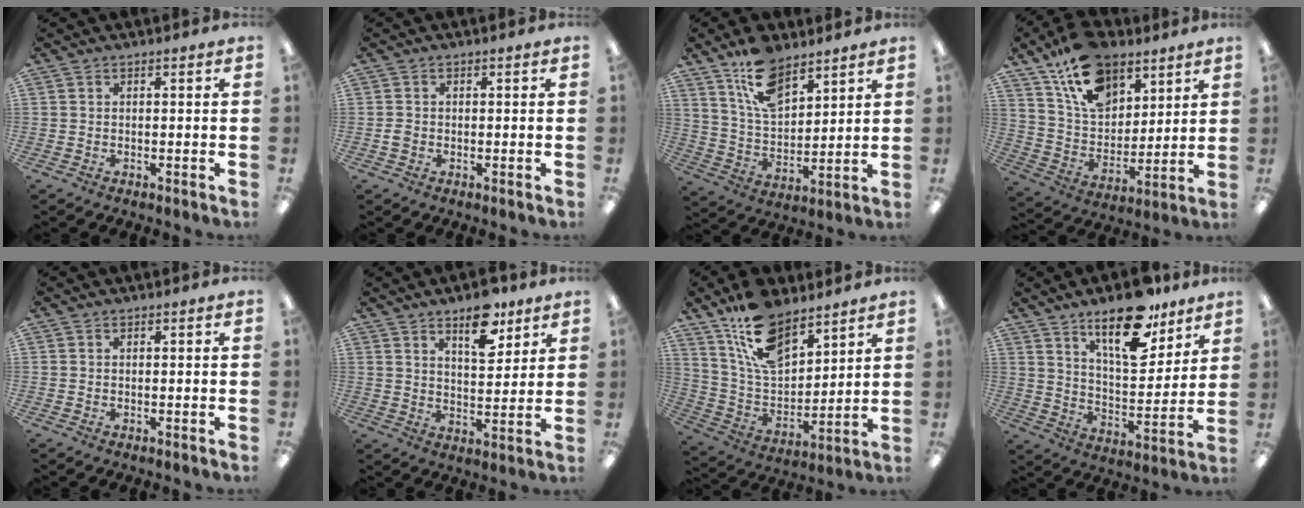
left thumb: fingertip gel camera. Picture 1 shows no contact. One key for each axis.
{"total": 1.4, "fx": -0.3, "fy": 1.2, "fz": 0.7, "tx": -0.012, "ty": 0.004, "tz": -0.007}
{"total": 13.5, "fx": 9.6, "fy": 6.5, "fz": 7.1, "tx": -0.131, "ty": -0.042, "tz": 0.176}
{"total": 17.9, "fx": 11.9, "fy": 10.3, "fz": 8.5, "tx": -0.156, "ty": -0.056, "tz": 0.222}
{"total": 0.0}
{"total": 10.4, "fx": 7.0, "fy": 4.7, "fz": 6.1, "tx": -0.074, "ty": -0.037, "tz": 0.114}
{"total": 16.4, "fx": 11.6, "fy": 7.8, "fz": 8.6, "tx": -0.169, "ty": -0.056, "tz": 0.215}
{"total": 16.7, "fx": 11.8, "fy": 6.6, "fz": 9.8, "tx": -0.148, "ty": -0.068, "tz": 0.200}